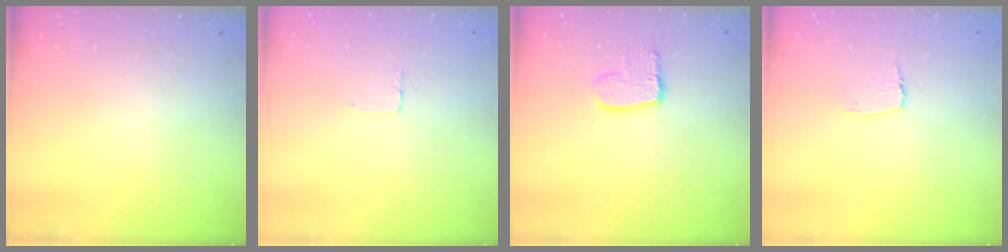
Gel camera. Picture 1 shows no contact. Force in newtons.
{"total": 2.5, "press": 2.5, "slide": 0.1}
{"total": 9.9, "press": 9.9, "slide": 0.8}
{"total": 5.4, "press": 5.3, "slide": 0.5}